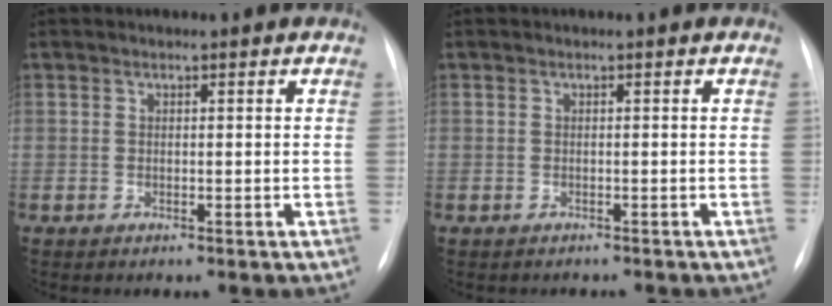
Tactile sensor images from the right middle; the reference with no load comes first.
{"total": 2.0, "force": [-1.9, 0.6, 0.5], "torque": [-0.010, -0.005, -0.020]}